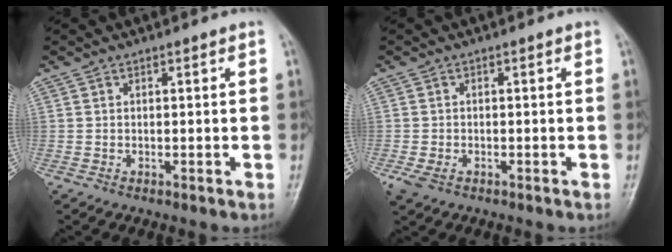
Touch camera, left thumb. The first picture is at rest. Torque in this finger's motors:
{"motor_torque": [0.53, 0.88, 0.25, -0.24, 0.12]}